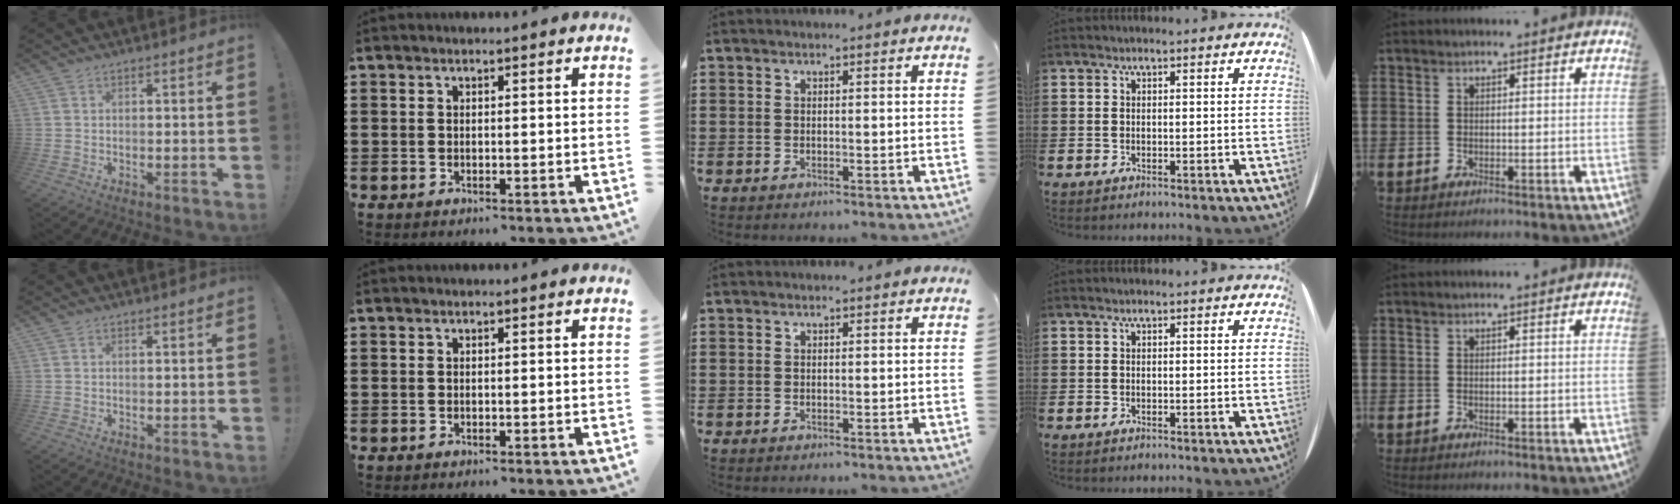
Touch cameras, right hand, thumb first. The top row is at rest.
{}